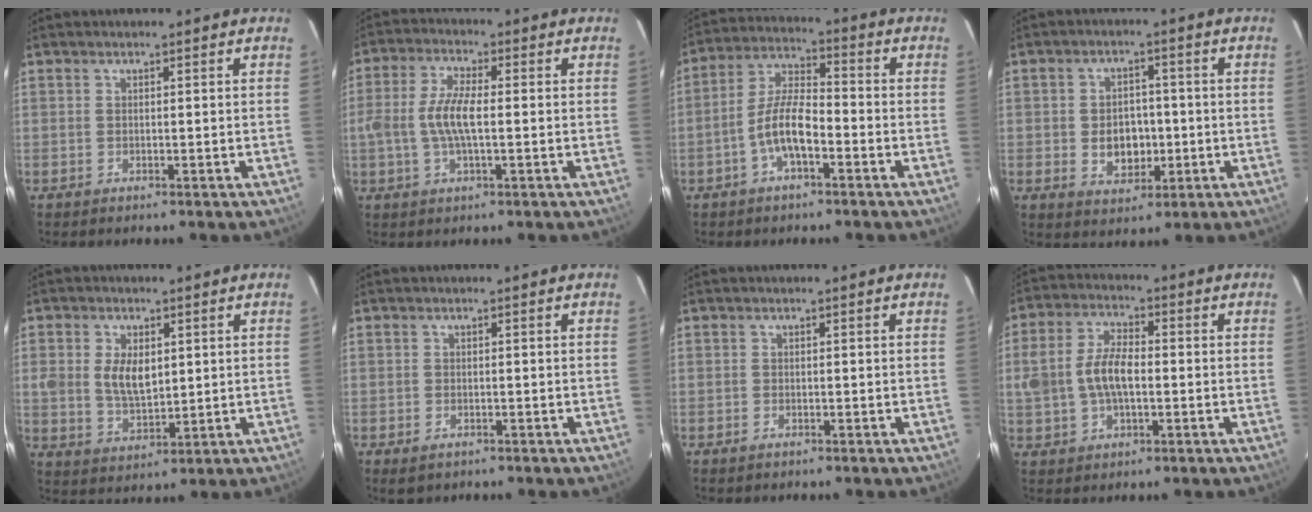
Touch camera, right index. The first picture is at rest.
{"total": 7.6, "force": [-0.7, 2.5, 7.1], "torque": [-0.148, 0.007, -0.015]}
{"total": 8.4, "force": [-3.5, 2.9, 7.1], "torque": [-0.152, 0.013, -0.065]}
{"total": 7.0, "force": [-1.1, 5.3, 4.5], "torque": [-0.088, 0.006, -0.006]}
{"total": 7.4, "force": [1.4, 4.5, 5.7], "torque": [-0.111, 0.001, 0.031]}
{"total": 2.3, "force": [-1.3, 1.5, 1.1], "torque": [-0.020, -0.004, -0.020]}
{"total": 0.9, "force": [-0.7, 0.5, 0.2], "torque": [-0.005, 0.001, -0.012]}
{"total": 9.1, "force": [-0.7, 5.1, 7.5], "torque": [-0.152, 0.013, -0.010]}